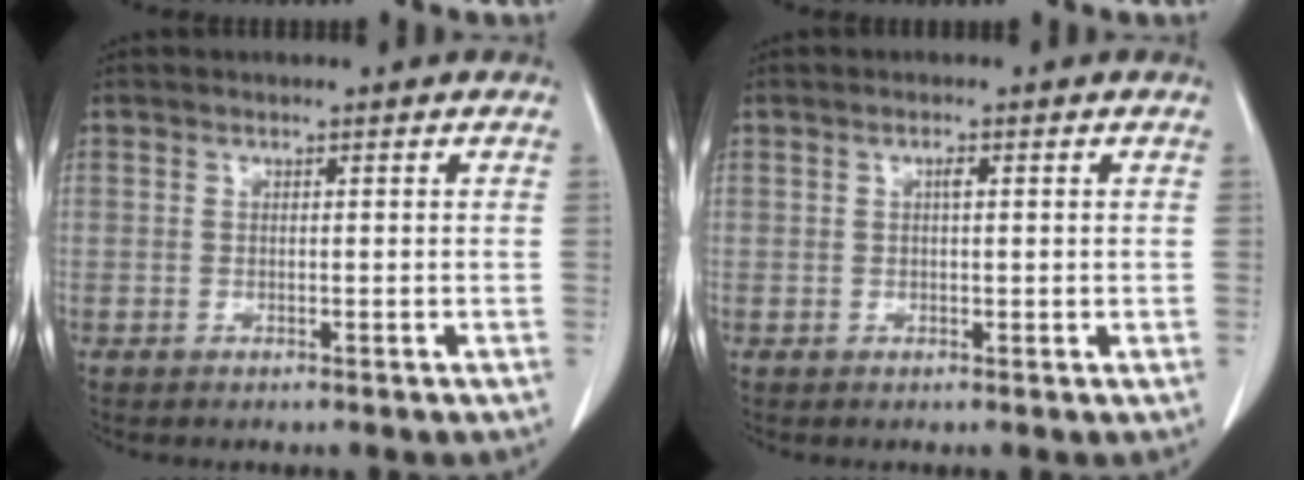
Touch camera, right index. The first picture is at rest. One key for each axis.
{"total": 1.1, "fx": 0.4, "fy": 0.3, "fz": 1.0, "tx": -0.014, "ty": 0.002, "tz": 0.004}